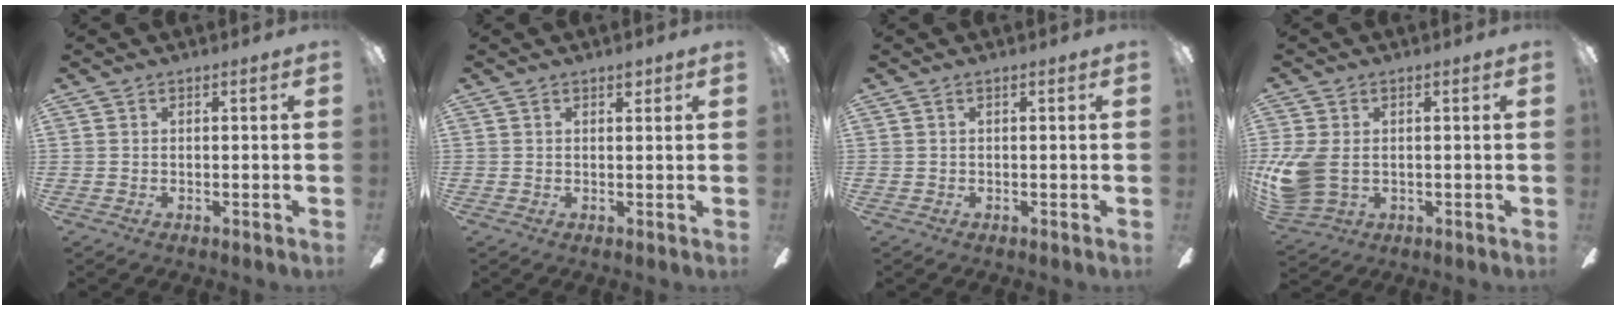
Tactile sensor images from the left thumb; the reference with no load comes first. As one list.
[{"total": 1.7, "force": [1.3, 0.9, 0.7], "torque": [0.002, -0.005, 0.020]}, {"total": 0.0}, {"total": 8.9, "force": [-0.3, 6.0, 6.6], "torque": [-0.156, -0.002, -0.001]}]